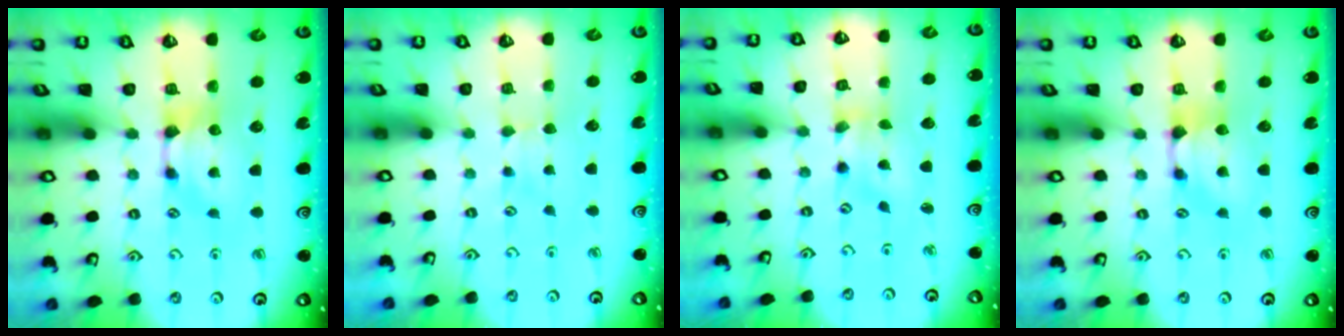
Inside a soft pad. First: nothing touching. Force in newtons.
{"total": 2.6, "press": 2.5, "slide": 0.2}
{"total": 1.2, "press": 0.0, "slide": 1.2}
{"total": 0.6, "press": 0.3, "slide": 0.5}